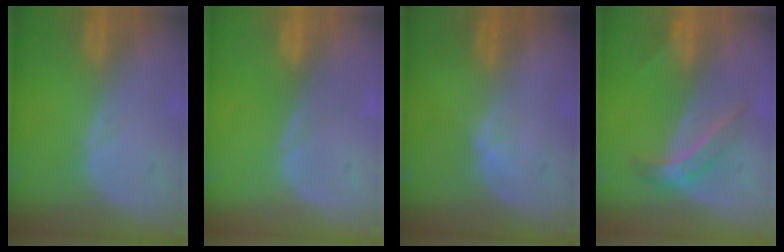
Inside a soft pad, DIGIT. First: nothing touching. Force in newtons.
{"total": 0.0}
{"total": 1.4, "press": 1.2, "slide": 0.7}
{"total": 4.2, "press": 4.2, "slide": 0.4}